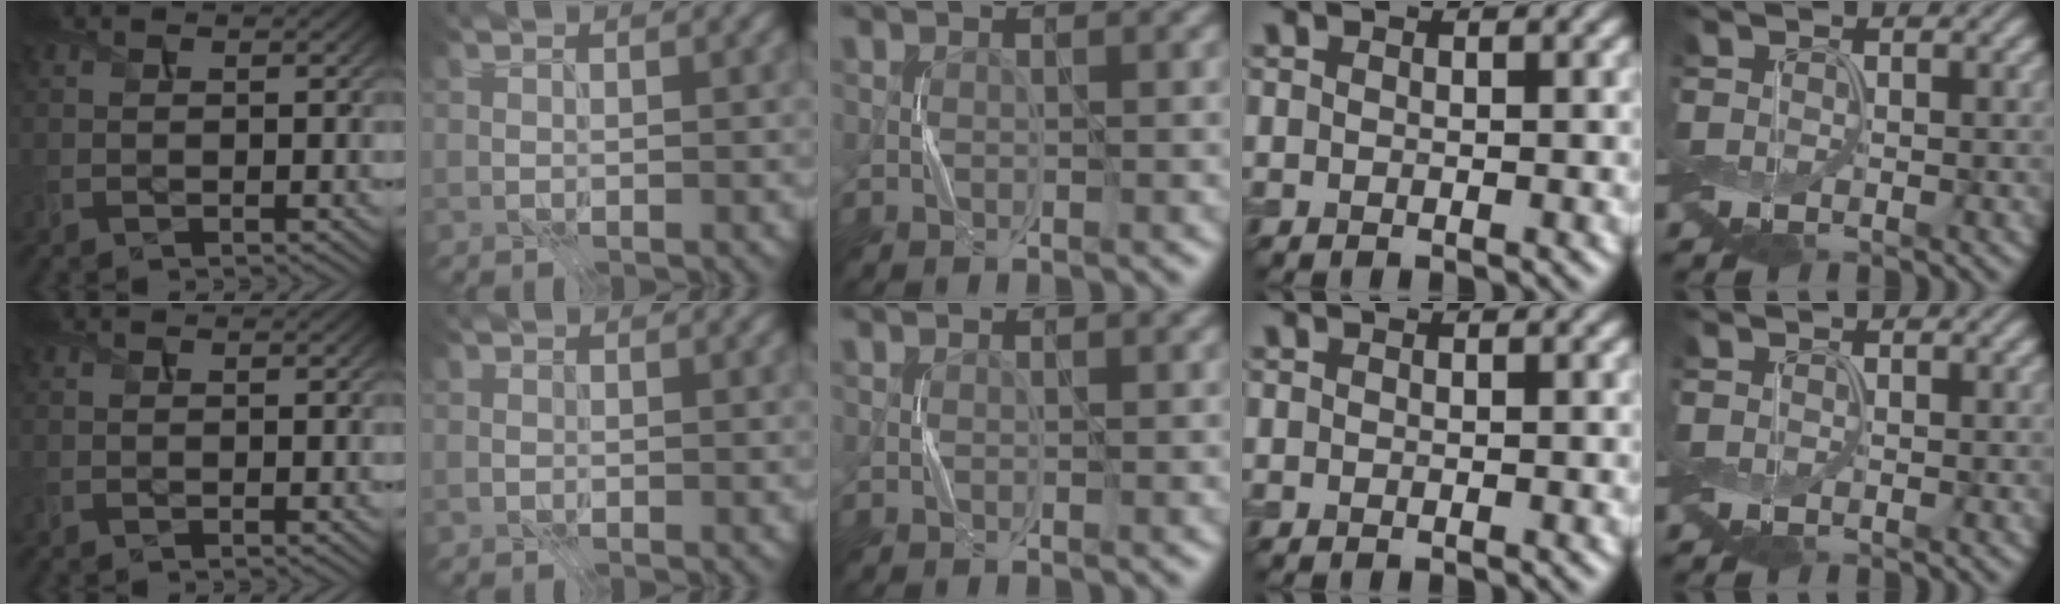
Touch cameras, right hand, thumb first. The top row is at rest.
{"index": {"total": 0.6, "force": [-0.2, 0.6, 0.1], "torque": [0.002, 0.000, -0.006]}}